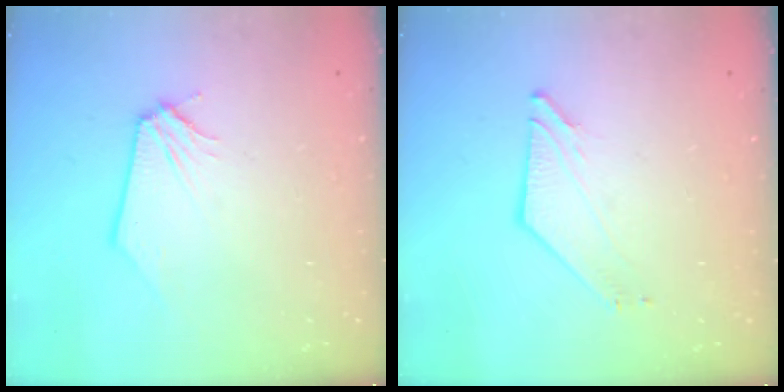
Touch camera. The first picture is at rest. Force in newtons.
{"total": 2.7, "press": 2.7, "slide": 0.3}